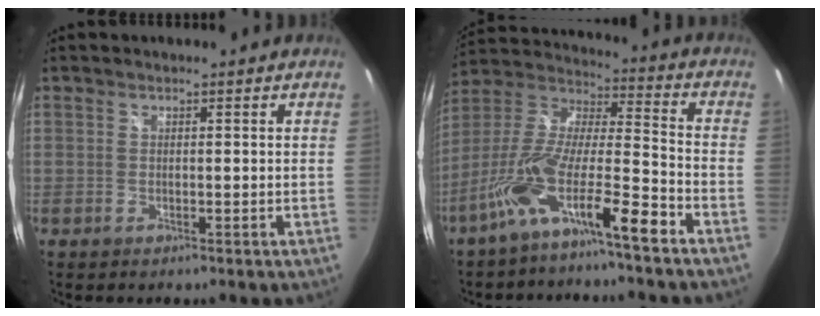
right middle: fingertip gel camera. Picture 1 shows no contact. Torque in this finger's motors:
{"motor_torque": [1.09, -1.04, 0.62, 0.21]}